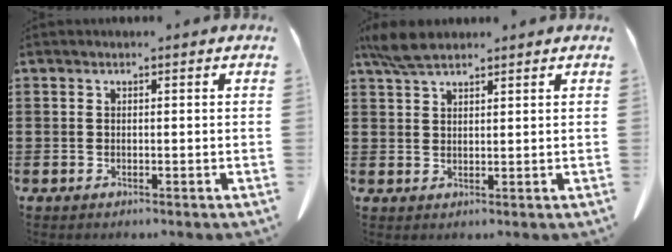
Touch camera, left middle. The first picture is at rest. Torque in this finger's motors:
{"motor_torque": [0.58, 0.31, 0.07, 0.09]}